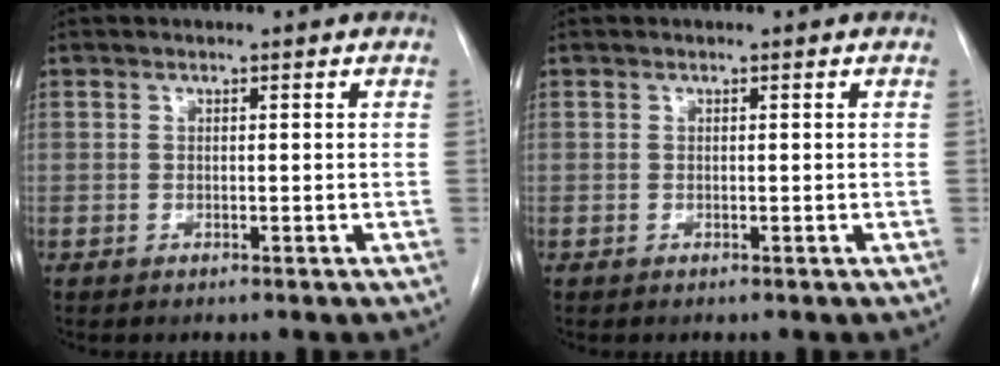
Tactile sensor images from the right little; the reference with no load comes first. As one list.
[{"total": 0.0}]